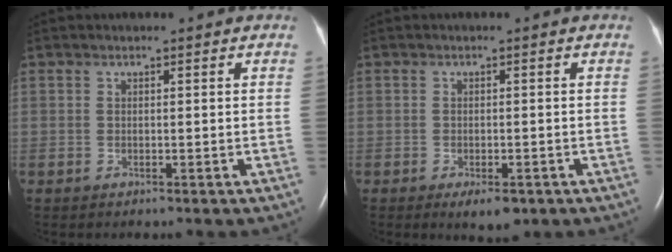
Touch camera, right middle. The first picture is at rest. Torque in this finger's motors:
{"motor_torque": [0.58, -0.58, 0.06, 0.02]}